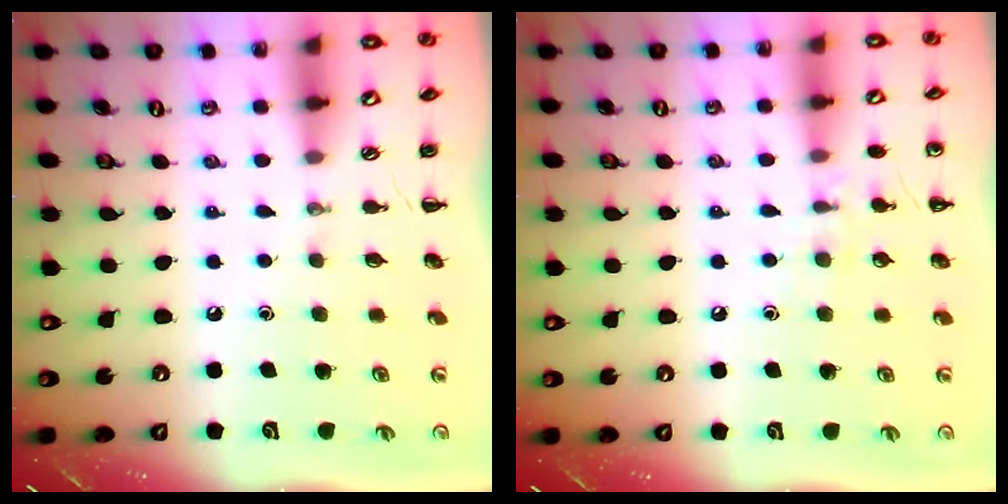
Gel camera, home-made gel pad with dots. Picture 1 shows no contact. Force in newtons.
{"total": 7.1, "press": 6.9, "slide": 1.6}